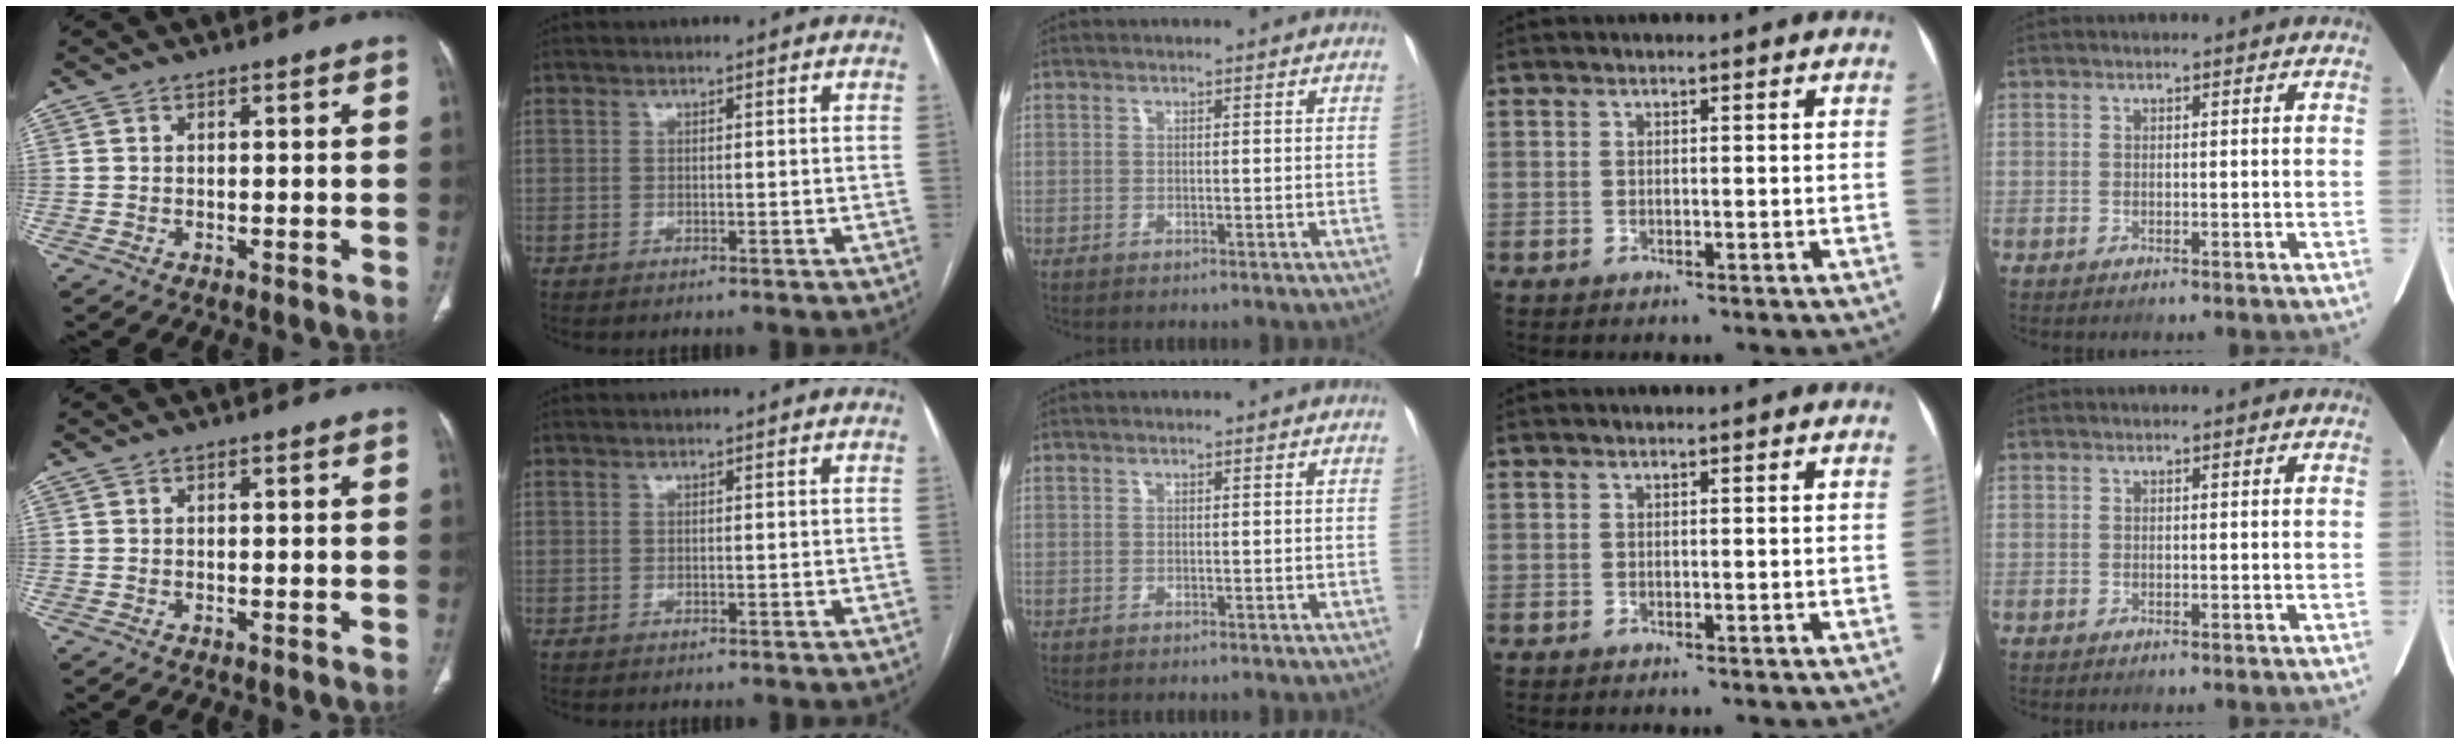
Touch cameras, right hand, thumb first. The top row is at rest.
{}